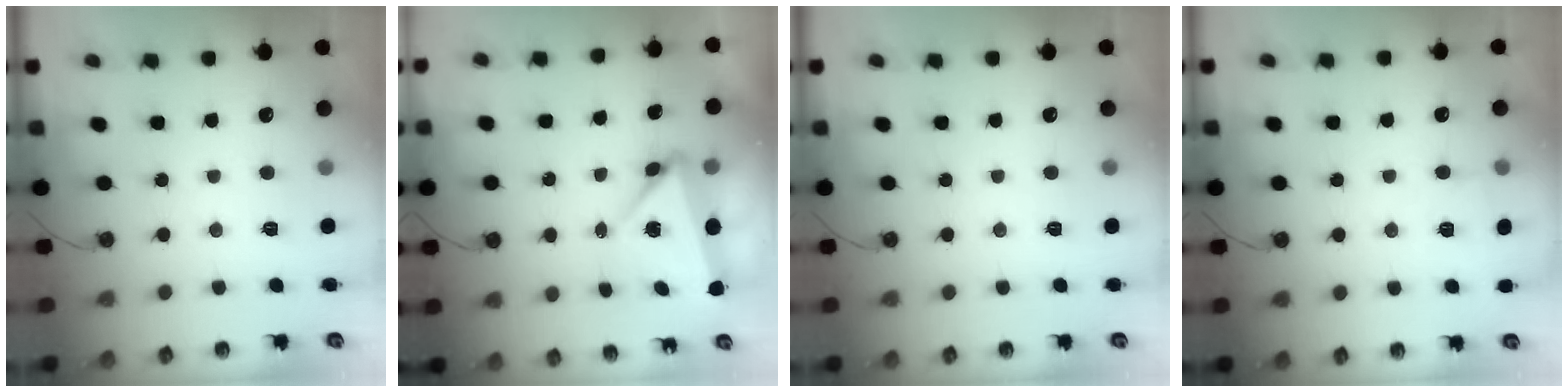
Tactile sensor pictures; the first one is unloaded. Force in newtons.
{"total": 5.4, "press": 5.4, "slide": 0.2}
{"total": 0.0}
{"total": 3.7, "press": 3.7, "slide": 0.4}